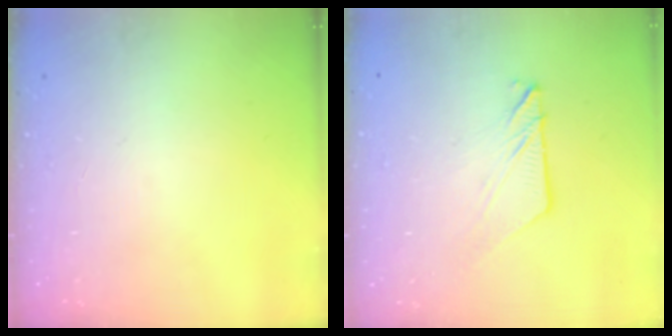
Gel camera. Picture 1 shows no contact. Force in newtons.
{"total": 7.9, "press": 7.8, "slide": 0.4}